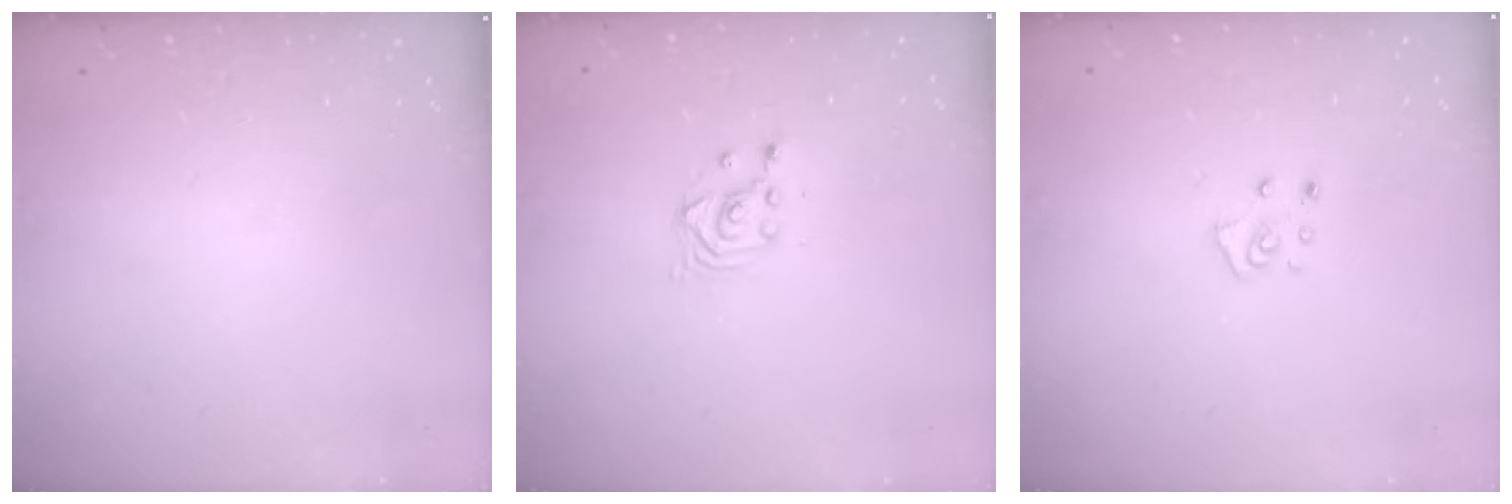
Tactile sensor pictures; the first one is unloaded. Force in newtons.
{"total": 2.5, "press": 2.5, "slide": 0.2}
{"total": 5.7, "press": 5.7, "slide": 0.7}